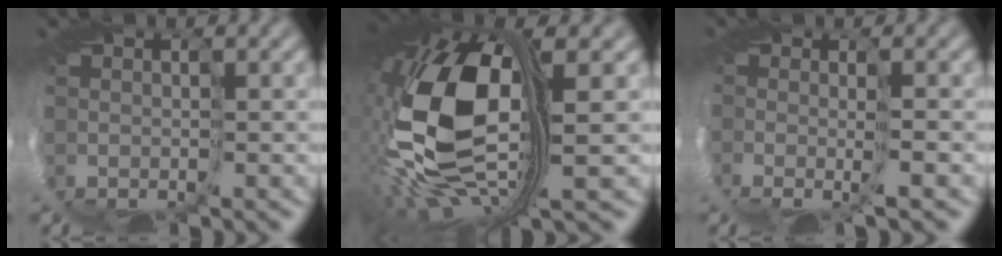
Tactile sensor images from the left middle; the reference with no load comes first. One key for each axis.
{"total": 14.5, "fx": 1.7, "fy": 7.6, "fz": 12.2, "tx": -0.287, "ty": -0.049, "tz": 0.052}
{"total": 2.6, "fx": -1.0, "fy": 0.5, "fz": 2.4, "tx": -0.074, "ty": -0.014, "tz": -0.010}